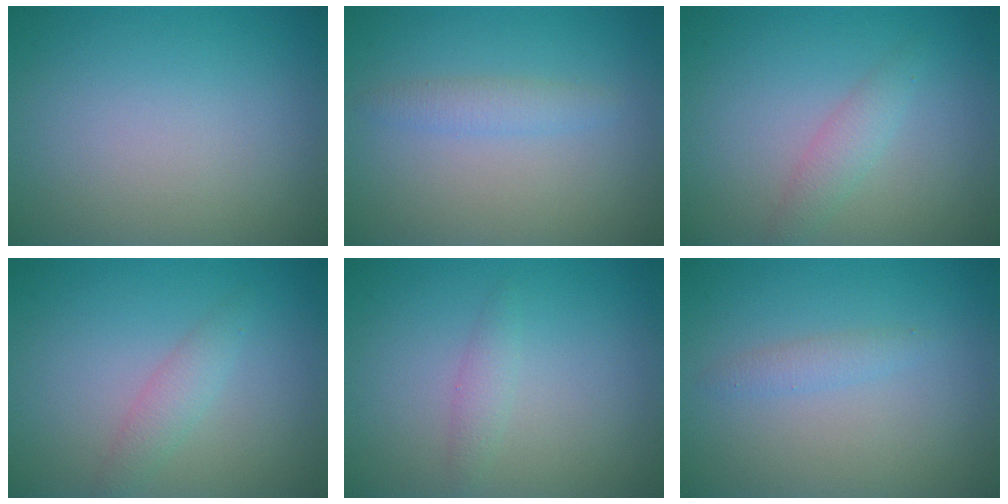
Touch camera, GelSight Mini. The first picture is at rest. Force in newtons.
{"total": 1.6, "press": 1.6, "slide": 0.1}
{"total": 1.7, "press": 1.7, "slide": 0.1}
{"total": 1.7, "press": 1.7, "slide": 0.1}
{"total": 1.2, "press": 1.2, "slide": 0.0}
{"total": 1.2, "press": 1.2, "slide": 0.0}